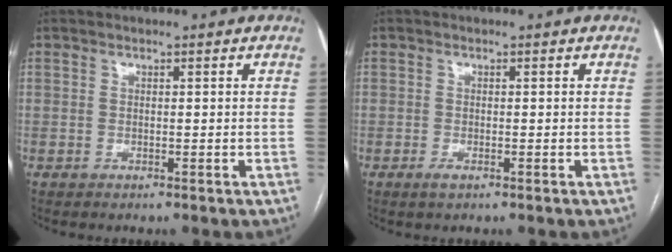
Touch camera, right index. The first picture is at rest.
{"total": 1.0, "force": [-0.6, 0.5, 0.7], "torque": [-0.010, -0.001, -0.006]}